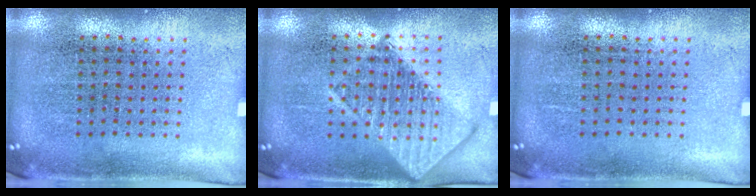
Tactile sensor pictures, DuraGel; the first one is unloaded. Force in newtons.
{"total": 2.9, "press": 2.9, "slide": 0.4}
{"total": 0.0}